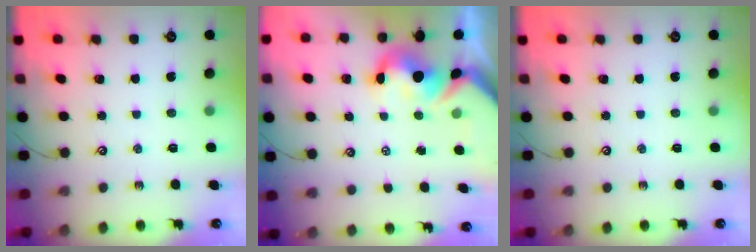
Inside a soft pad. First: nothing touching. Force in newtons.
{"total": 6.7, "press": 6.6, "slide": 1.4}
{"total": 0.0}